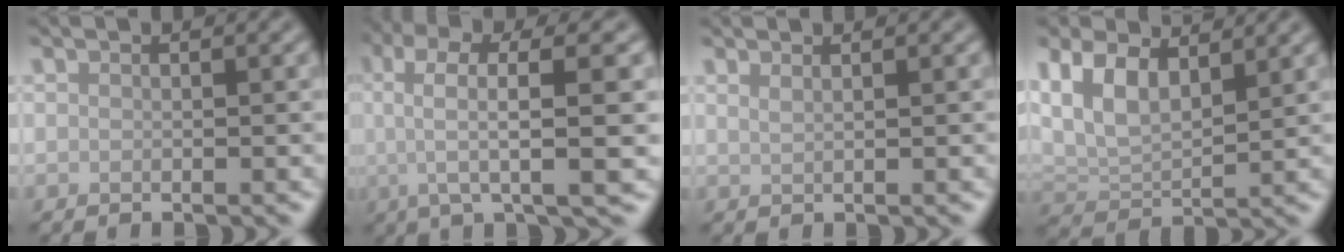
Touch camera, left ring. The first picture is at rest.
{"total": 7.0, "force": [1.2, 1.7, 6.7], "torque": [-0.108, 0.015, 0.011]}
{"total": 1.2, "force": [0.9, 0.5, 0.7], "torque": [-0.005, -0.003, 0.009]}
{"total": 6.8, "force": [3.2, 3.9, 4.5], "torque": [-0.098, 0.004, 0.058]}